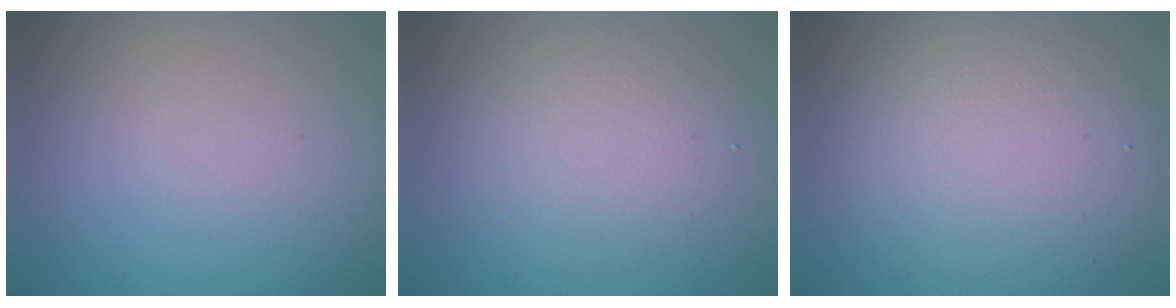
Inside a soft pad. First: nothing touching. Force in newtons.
{"total": 3.8, "press": 3.8, "slide": 0.1}
{"total": 6.6, "press": 6.6, "slide": 0.4}